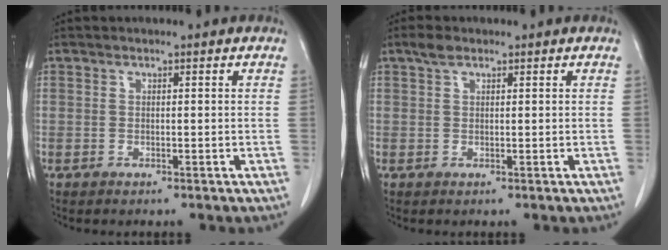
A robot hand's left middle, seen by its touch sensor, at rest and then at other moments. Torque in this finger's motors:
{"motor_torque": [0.19, -0.04, -0.26, -0.03]}